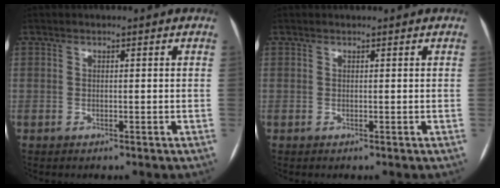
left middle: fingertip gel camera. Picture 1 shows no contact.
{"total": 0.7, "force": [0.7, 0.1, 0.1], "torque": [-0.008, 0.013, 0.011]}